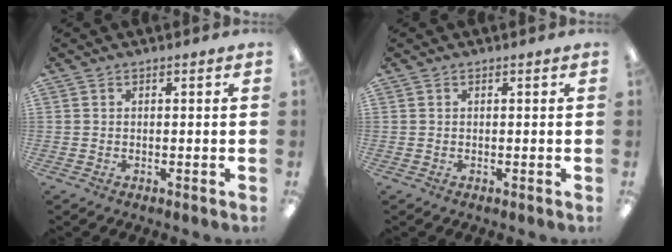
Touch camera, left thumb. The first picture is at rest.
{"total": 0.0}